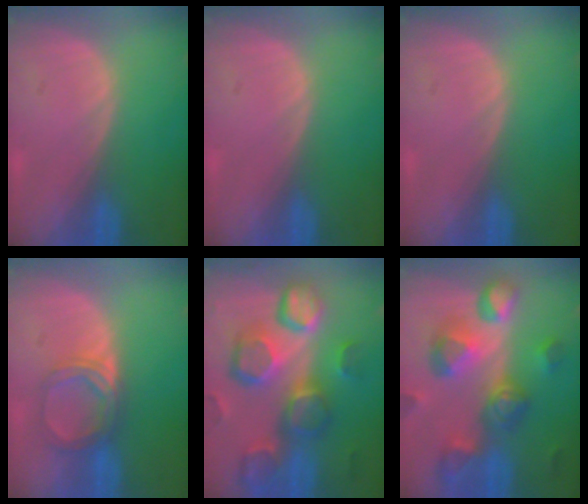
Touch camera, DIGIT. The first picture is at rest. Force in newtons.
{"total": 0.0}
{"total": 0.0}
{"total": 5.2, "press": 4.8, "slide": 1.9}
{"total": 13.2, "press": 11.5, "slide": 6.5}
{"total": 11.2, "press": 10.0, "slide": 5.0}